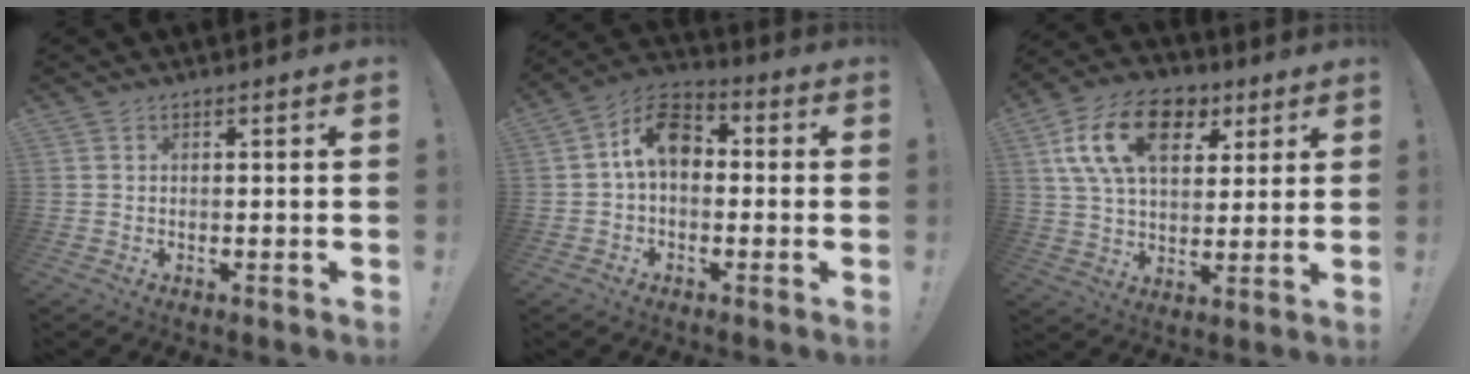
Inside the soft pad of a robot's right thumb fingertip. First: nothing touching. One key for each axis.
{"total": 10.5, "fx": 1.1, "fy": 6.7, "fz": 8.0, "tx": -0.142, "ty": 0.017, "tz": 0.025}
{"total": 18.9, "fx": 7.6, "fy": 11.8, "fz": 12.6, "tx": -0.219, "ty": -0.016, "tz": 0.139}